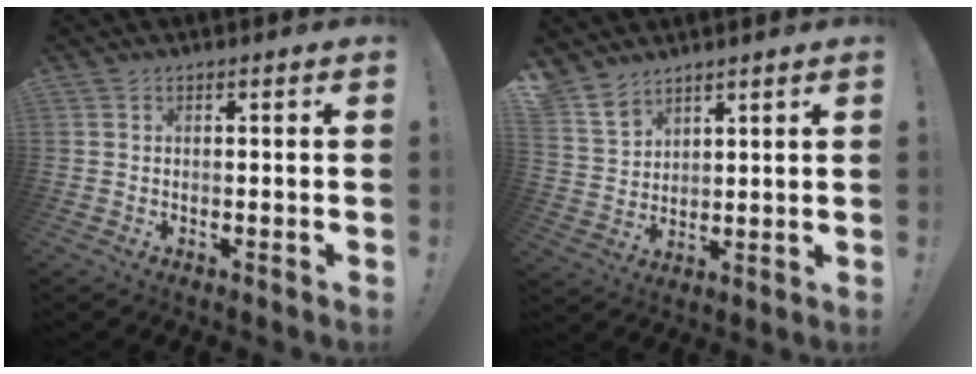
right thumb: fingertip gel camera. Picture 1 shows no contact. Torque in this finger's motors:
{"motor_torque": [-0.76, 0.91, 0.34, 0.24, 0.15]}